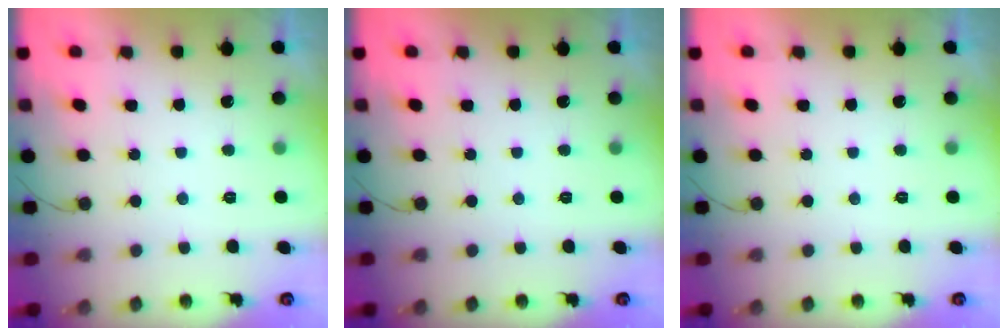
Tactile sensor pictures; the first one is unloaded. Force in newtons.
{"total": 0.0}
{"total": 0.0}